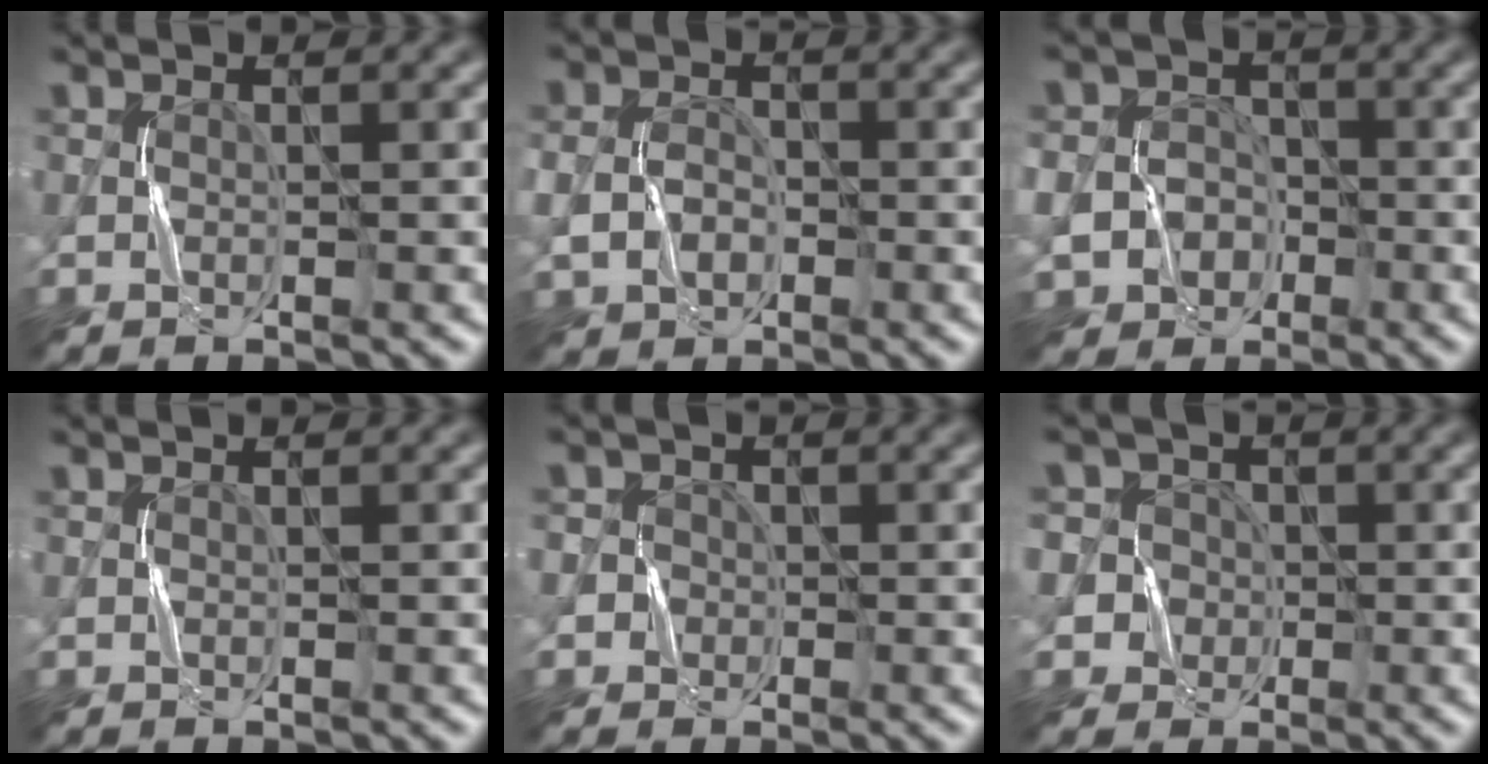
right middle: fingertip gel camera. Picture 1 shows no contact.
{"total": 2.7, "force": [-0.5, 2.2, 1.4], "torque": [-0.026, -0.002, -0.011]}
{"total": 6.9, "force": [-2.5, 6.1, 2.2], "torque": [-0.026, -0.021, -0.063]}
{"total": 0.0}
{"total": 2.3, "force": [-0.7, 2.2, 0.0], "torque": [0.017, 0.008, -0.023]}
{"total": 6.5, "force": [-1.5, 6.2, 1.1], "torque": [-0.026, 0.014, -0.058]}